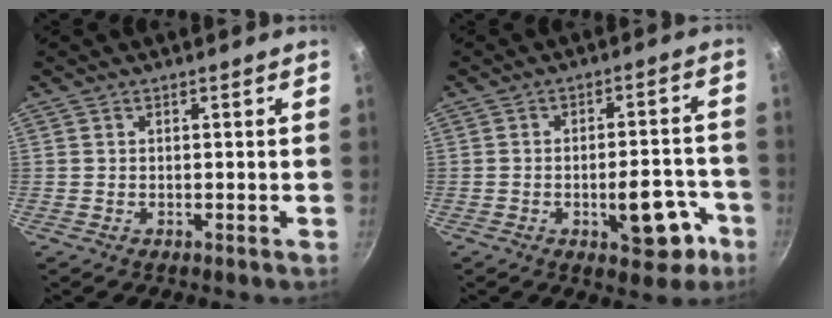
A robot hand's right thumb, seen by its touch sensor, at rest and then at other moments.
{"total": 10.6, "force": [-4.5, 4.9, 8.3], "torque": [-0.075, 0.037, -0.053]}